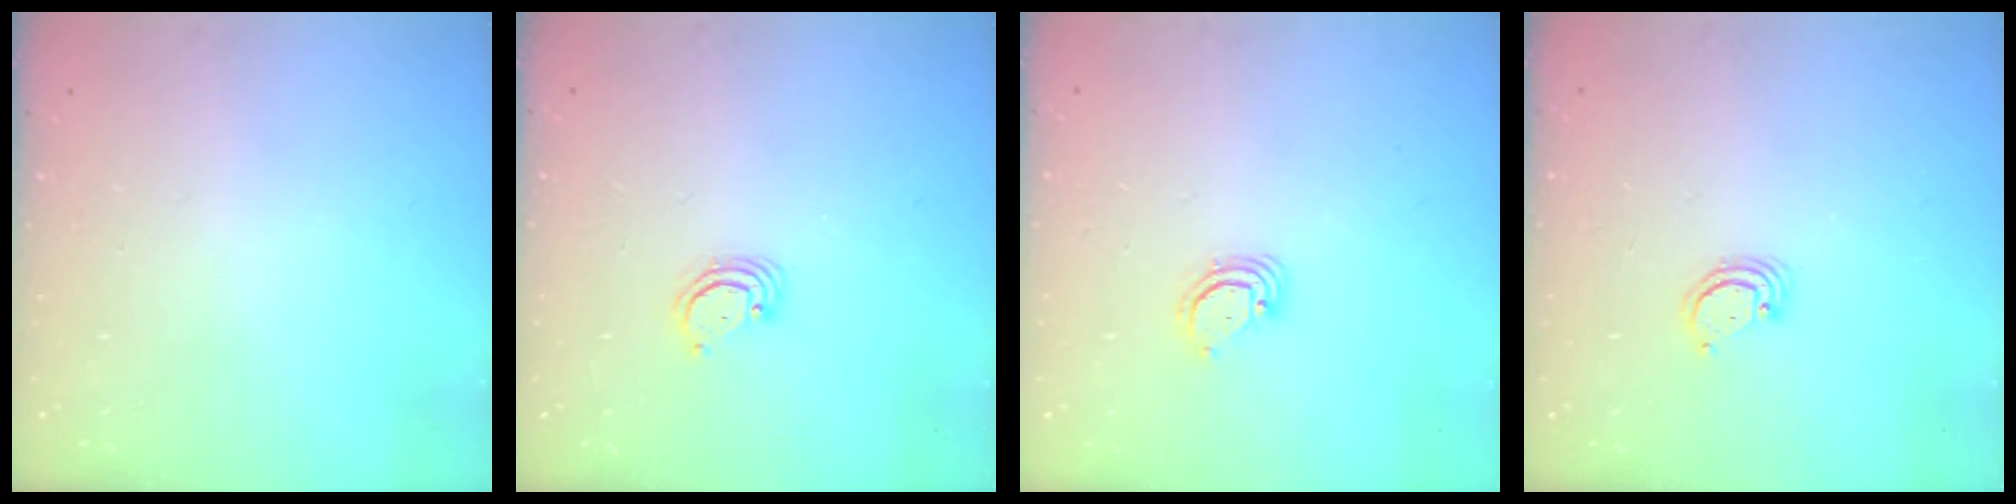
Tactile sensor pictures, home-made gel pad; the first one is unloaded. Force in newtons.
{"total": 2.8, "press": 2.8, "slide": 0.3}
{"total": 2.9, "press": 2.9, "slide": 0.2}
{"total": 2.5, "press": 2.5, "slide": 0.2}